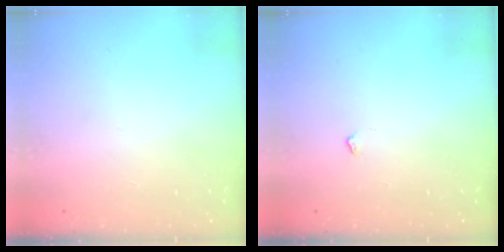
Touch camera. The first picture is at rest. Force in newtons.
{"total": 2.9, "press": 2.9, "slide": 0.5}